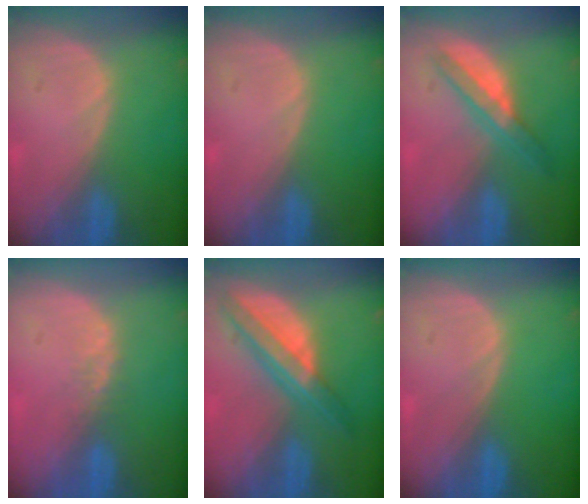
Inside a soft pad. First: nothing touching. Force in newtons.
{"total": 0.0}
{"total": 5.4, "press": 5.0, "slide": 1.8}
{"total": 2.1, "press": 1.7, "slide": 1.2}
{"total": 7.9, "press": 6.6, "slide": 4.2}
{"total": 0.0}